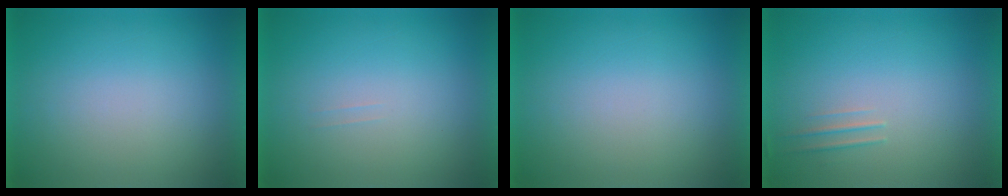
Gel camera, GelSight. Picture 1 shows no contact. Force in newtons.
{"total": 1.1}
{"total": 0.0}
{"total": 1.7}